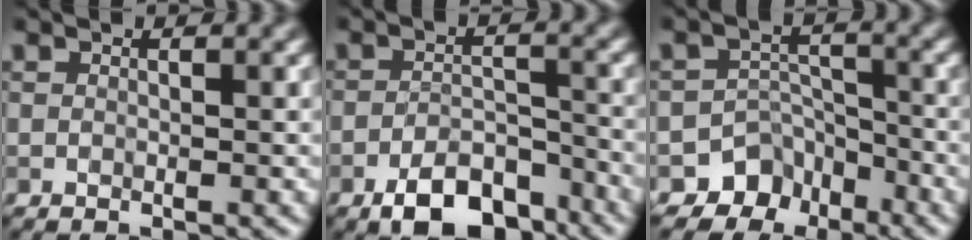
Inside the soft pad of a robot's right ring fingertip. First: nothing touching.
{"total": 6.2, "force": [-4.2, 2.8, 3.6], "torque": [-0.051, 0.000, -0.070]}
{"total": 5.2, "force": [-3.6, 3.7, 0.6], "torque": [0.013, 0.000, -0.051]}